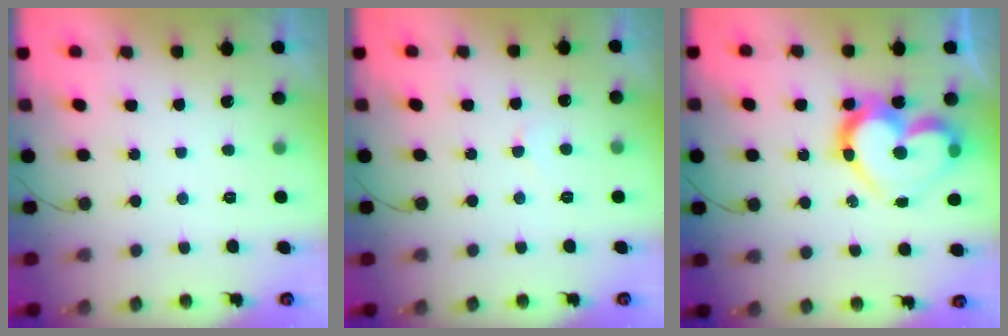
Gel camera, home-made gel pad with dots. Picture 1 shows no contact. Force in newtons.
{"total": 2.4, "press": 2.4, "slide": 0.2}
{"total": 18.1, "press": 18.0, "slide": 1.6}